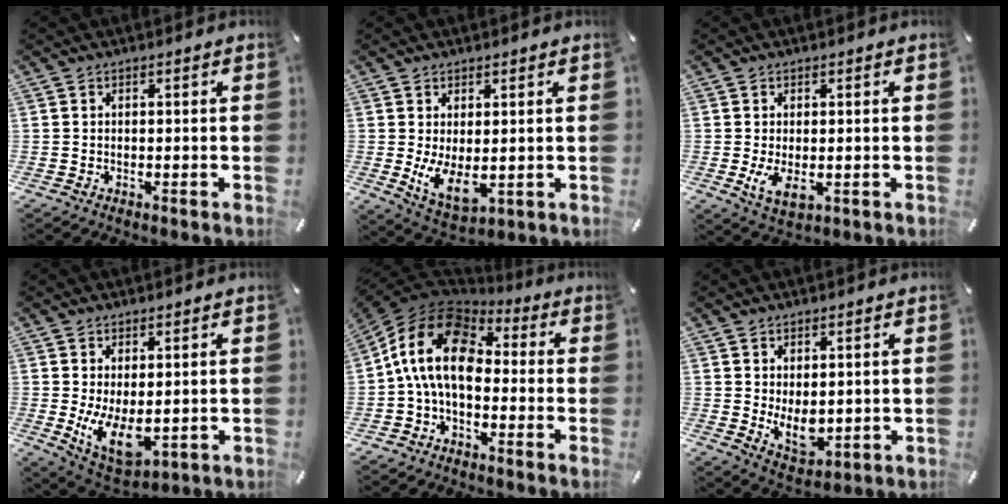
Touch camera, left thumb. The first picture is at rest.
{"total": 8.2, "force": [0.1, 4.6, 6.8], "torque": [-0.125, -0.020, 0.006]}
{"total": 5.2, "force": [-0.4, 2.8, 4.3], "torque": [-0.087, -0.011, -0.012]}
{"total": 9.5, "force": [0.3, 5.3, 7.8], "torque": [-0.132, -0.028, 0.013]}
{"total": 15.6, "force": [-0.6, 10.3, 11.8], "torque": [-0.253, 0.020, -0.018]}
{"total": 7.4, "force": [0.8, 5.0, 5.4], "torque": [-0.082, -0.013, 0.017]}